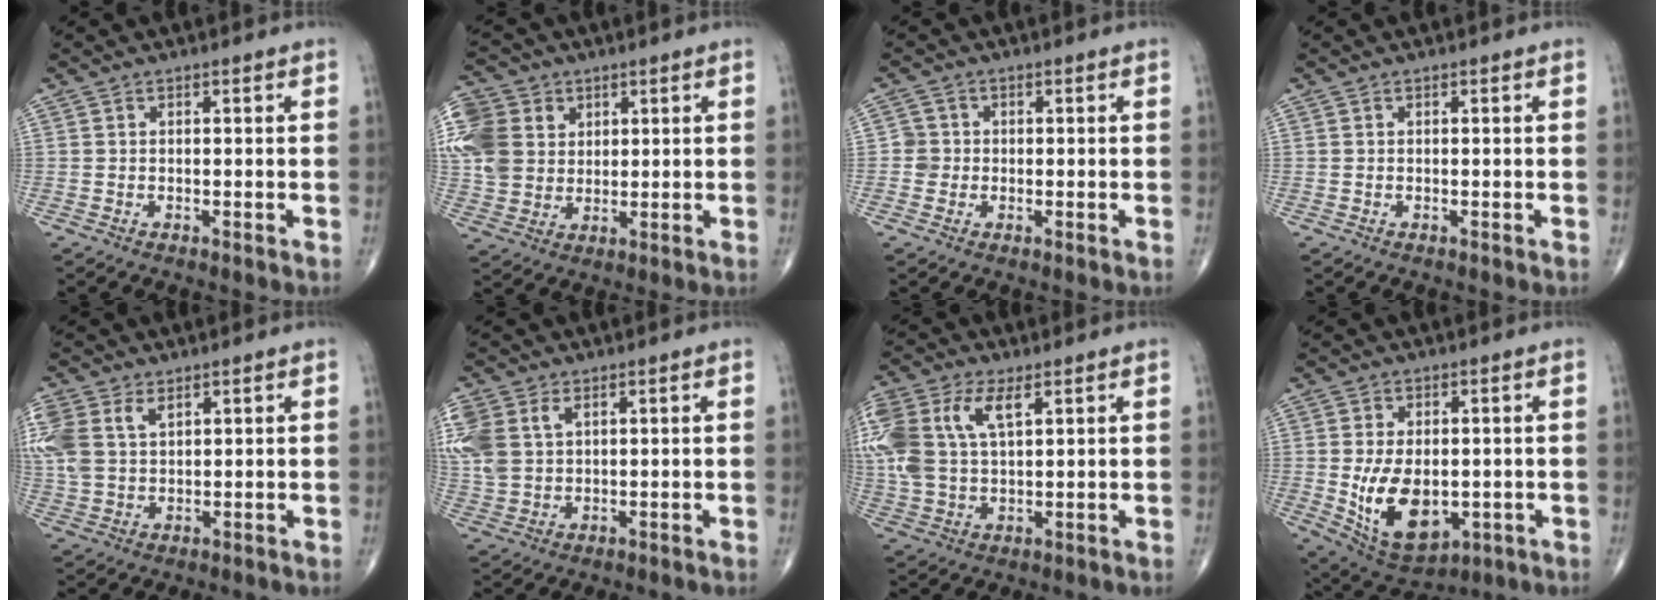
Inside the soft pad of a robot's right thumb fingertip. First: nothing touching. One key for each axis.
{"total": 15.3, "fx": 4.2, "fy": 12.5, "fz": 7.7, "tx": -0.166, "ty": 0.010, "tz": 0.081}
{"total": 2.5, "fx": -0.2, "fy": 2.4, "fz": 0.2, "tx": 0.021, "ty": 0.010, "tz": -0.010}
{"total": 0.0}
{"total": 12.5, "fx": 4.5, "fy": 8.9, "fz": 7.5, "tx": -0.187, "ty": 0.003, "tz": 0.089}
{"total": 13.5, "fx": 4.6, "fy": 9.5, "fz": 8.4, "tx": -0.225, "ty": 0.009, "tz": 0.096}
{"total": 17.1, "fx": 5.9, "fy": 9.6, "fz": 12.9, "tx": -0.317, "ty": 0.013, "tz": 0.110}
{"total": 13.5, "fx": -1.9, "fy": 8.0, "fz": 10.7, "tx": -0.165, "ty": -0.008, "tz": -0.005}